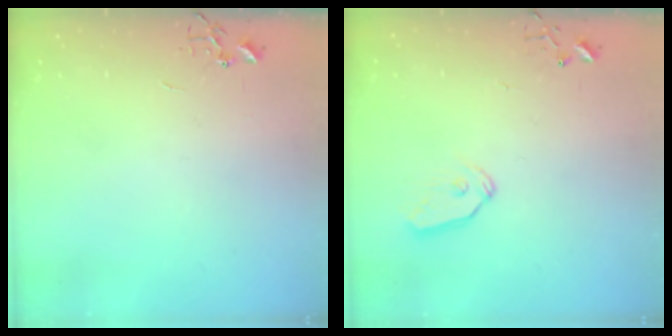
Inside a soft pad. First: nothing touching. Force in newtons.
{"total": 7.2, "press": 7.2, "slide": 0.4}